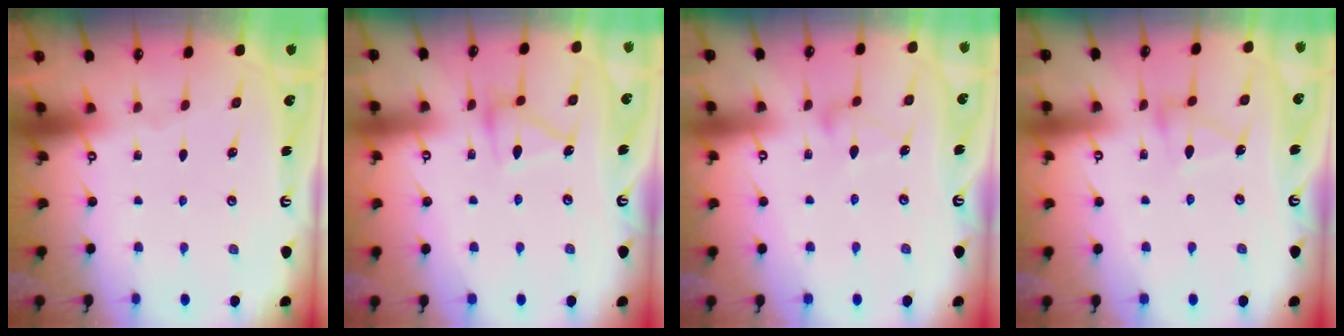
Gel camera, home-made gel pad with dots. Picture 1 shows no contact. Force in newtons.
{"total": 12.3, "press": 12.3, "slide": 0.6}
{"total": 5.9, "press": 5.9, "slide": 0.4}
{"total": 6.5, "press": 6.4, "slide": 0.5}